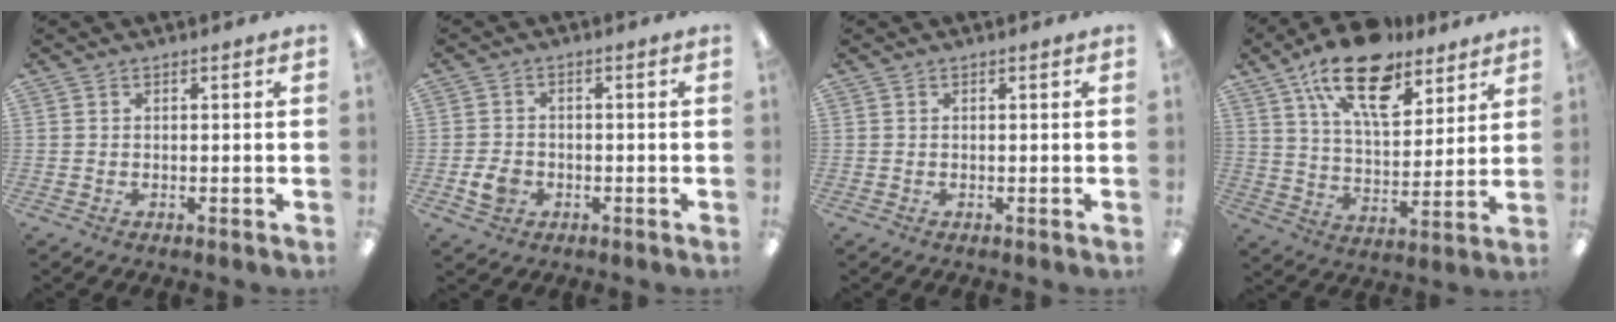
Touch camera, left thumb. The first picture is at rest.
{"total": 4.0, "force": [-1.5, 3.1, 2.0], "torque": [-0.037, 0.004, -0.027]}
{"total": 0.0}
{"total": 19.8, "force": [12.7, 9.4, 12.0], "torque": [-0.195, -0.059, 0.219]}